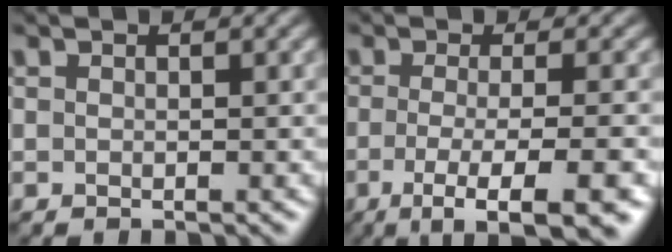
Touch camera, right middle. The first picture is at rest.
{"total": 8.1, "force": [-3.5, 2.2, 6.9], "torque": [-0.085, -0.010, -0.053]}